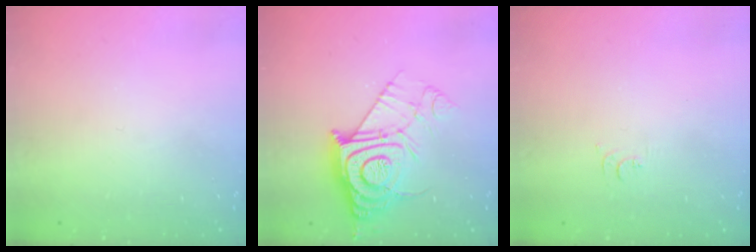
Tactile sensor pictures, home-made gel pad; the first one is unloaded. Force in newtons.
{"total": 13.6, "press": 13.6, "slide": 1.3}
{"total": 5.7, "press": 5.7, "slide": 0.5}